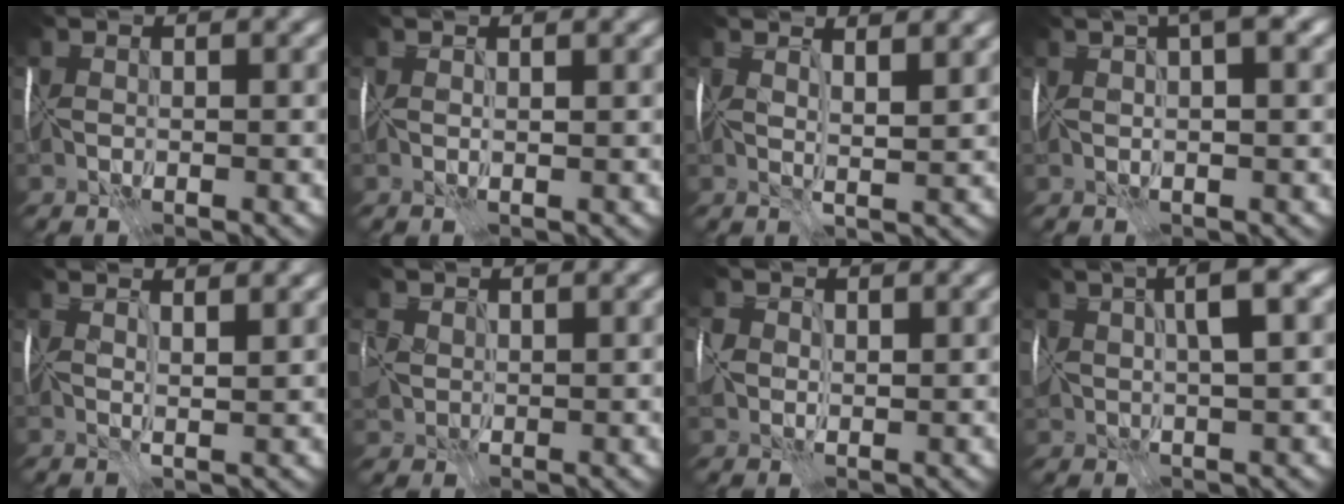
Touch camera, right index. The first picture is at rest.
{"total": 1.7, "force": [1.6, 0.0, 0.6], "torque": [0.001, 0.006, 0.028]}
{"total": 4.6, "force": [3.7, 0.8, 2.5], "torque": [-0.016, 0.009, 0.061]}
{"total": 4.1, "force": [2.8, 0.6, 2.9], "torque": [-0.029, 0.021, 0.044]}
{"total": 3.7, "force": [3.1, 0.6, 1.9], "torque": [-0.013, 0.009, 0.052]}
{"total": 3.8, "force": [2.7, 2.5, 0.9], "torque": [-0.045, 0.018, 0.052]}
{"total": 2.2, "force": [1.5, 1.5, 0.4], "torque": [-0.011, 0.006, 0.030]}
{"total": 5.5, "force": [3.1, 1.2, 4.4], "torque": [-0.078, 0.018, 0.057]}